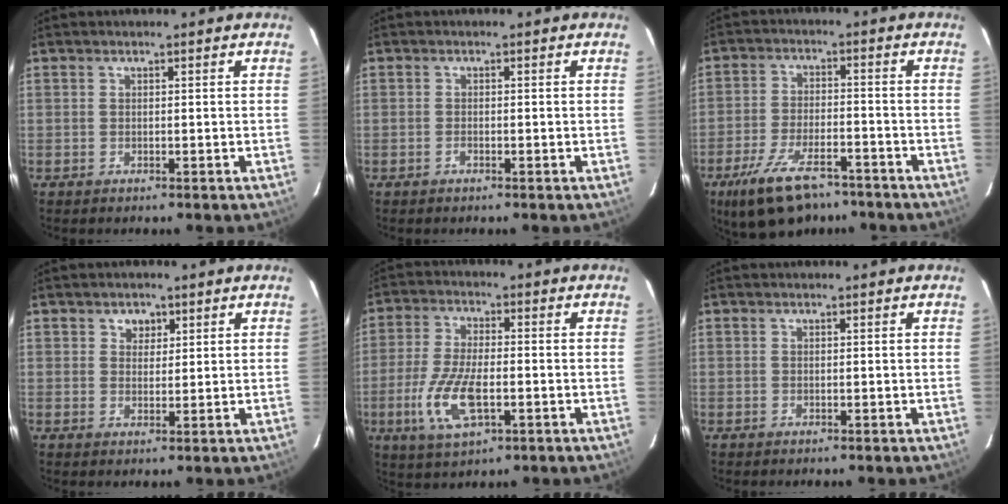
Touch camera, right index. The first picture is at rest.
{"total": 0.7, "force": [-0.5, 0.3, 0.4], "torque": [-0.008, 0.002, -0.012]}
{"total": 13.6, "force": [-9.6, 5.7, 7.9], "torque": [-0.173, -0.017, -0.162]}
{"total": 2.6, "force": [1.3, 2.2, 0.6], "torque": [0.000, 0.006, 0.021]}
{"total": 11.0, "force": [-3.5, 4.3, 9.6], "torque": [-0.206, -0.009, -0.064]}
{"total": 0.0}